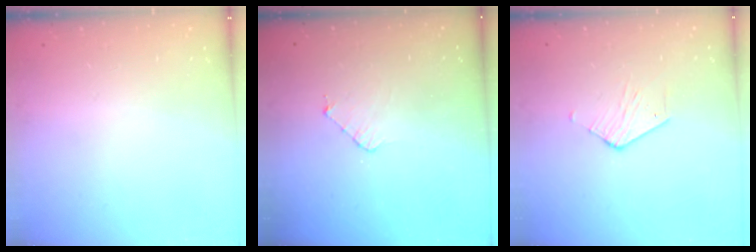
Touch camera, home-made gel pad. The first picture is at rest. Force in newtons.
{"total": 3.7, "press": 3.6, "slide": 0.3}
{"total": 2.6, "press": 2.6, "slide": 0.2}